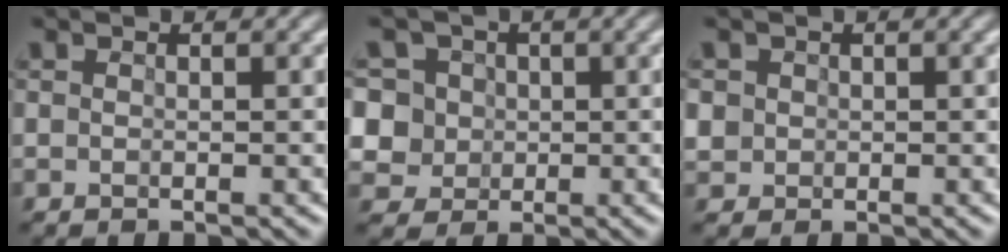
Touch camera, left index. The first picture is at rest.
{"total": 7.2, "force": [1.2, 6.5, 2.8], "torque": [-0.084, 0.036, 0.013]}
{"total": 3.7, "force": [0.4, 3.5, 1.1], "torque": [-0.051, 0.029, 0.004]}